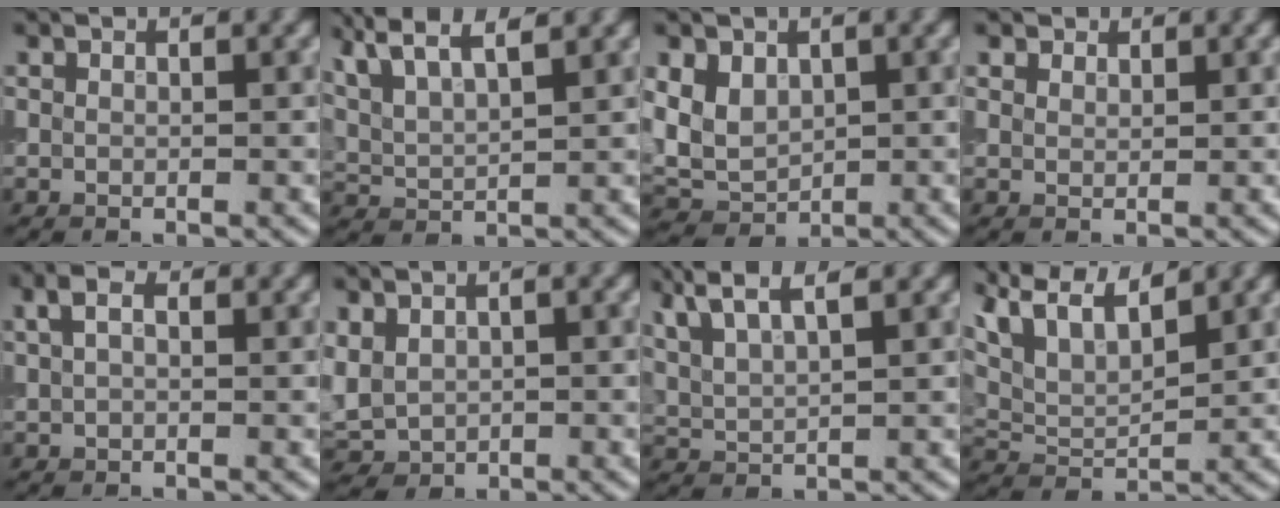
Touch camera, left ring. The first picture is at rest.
{"total": 8.3, "force": [5.8, 2.8, 5.2], "torque": [-0.123, 0.031, 0.075]}
{"total": 3.5, "force": [0.8, 2.8, 2.0], "torque": [-0.049, -0.005, 0.014]}
{"total": 1.9, "force": [1.4, 1.1, 0.5], "torque": [-0.021, -0.013, 0.033]}
{"total": 2.3, "force": [0.9, 1.3, 1.6], "torque": [-0.037, 0.008, 0.014]}
{"total": 3.0, "force": [0.2, 2.4, 1.7], "torque": [-0.043, 0.000, 0.006]}
{"total": 6.3, "force": [4.2, 2.1, 4.2], "torque": [-0.095, 0.027, 0.055]}
{"total": 8.6, "force": [6.1, 3.2, 5.1], "torque": [-0.113, 0.028, 0.091]}